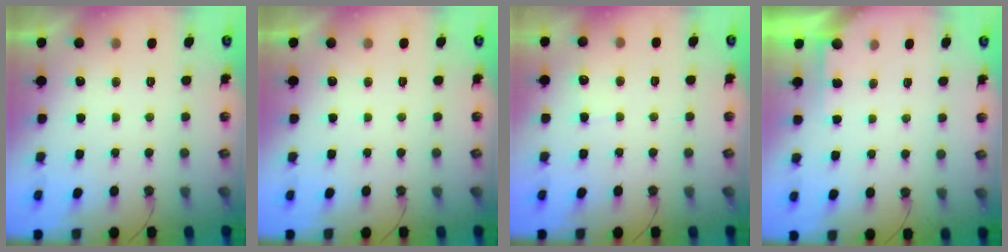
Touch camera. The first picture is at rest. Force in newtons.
{"total": 0.0}
{"total": 4.5, "press": 4.5, "slide": 0.5}
{"total": 2.5, "press": 2.5, "slide": 0.3}